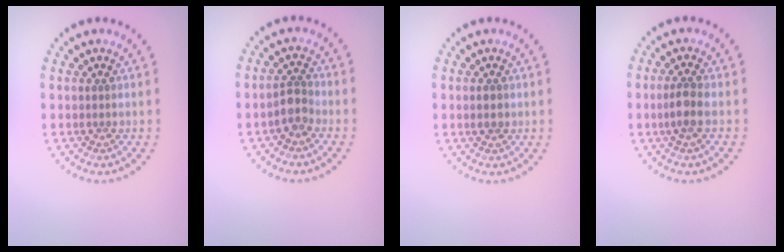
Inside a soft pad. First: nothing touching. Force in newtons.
{"total": 2.0, "press": 1.7, "slide": 1.1}
{"total": 1.2, "press": 1.2, "slide": 0.2}
{"total": 2.1, "press": 1.9, "slide": 0.8}